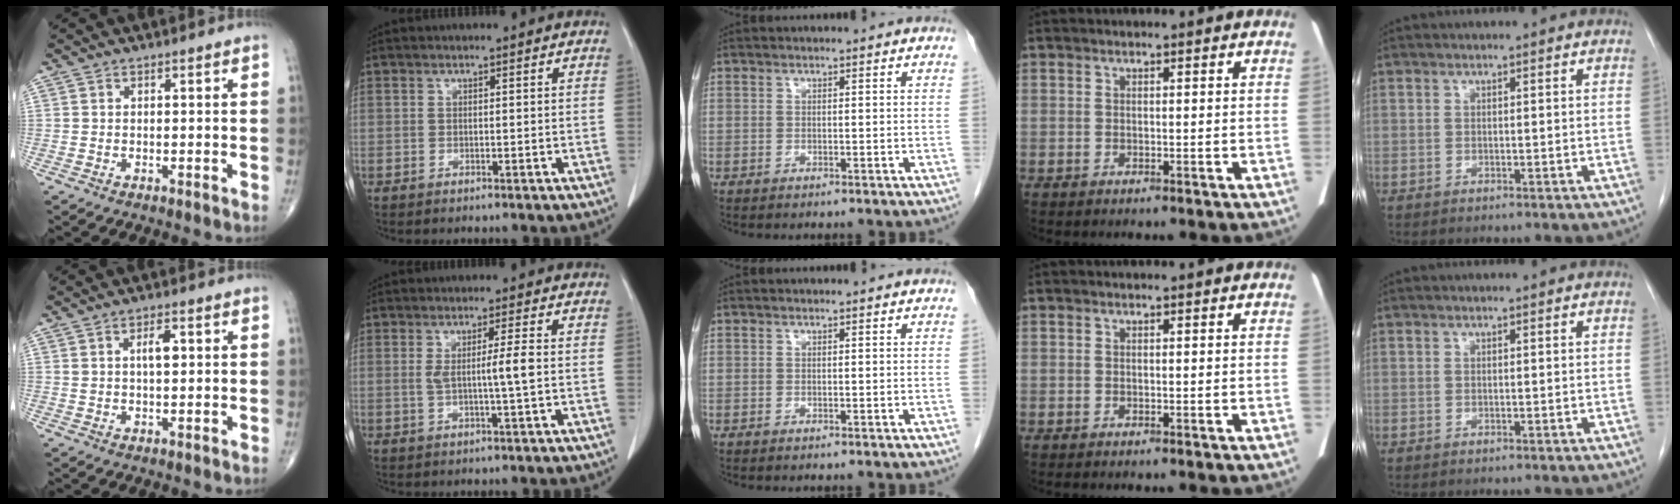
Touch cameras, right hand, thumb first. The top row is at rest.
{"thumb": {"total": 3.7, "force": [0.9, 1.6, 3.2], "torque": [-0.050, 0.000, 0.015]}, "index": {"total": 4.0, "force": [0.0, -0.6, 4.0], "torque": [-0.072, -0.005, 0.002]}}